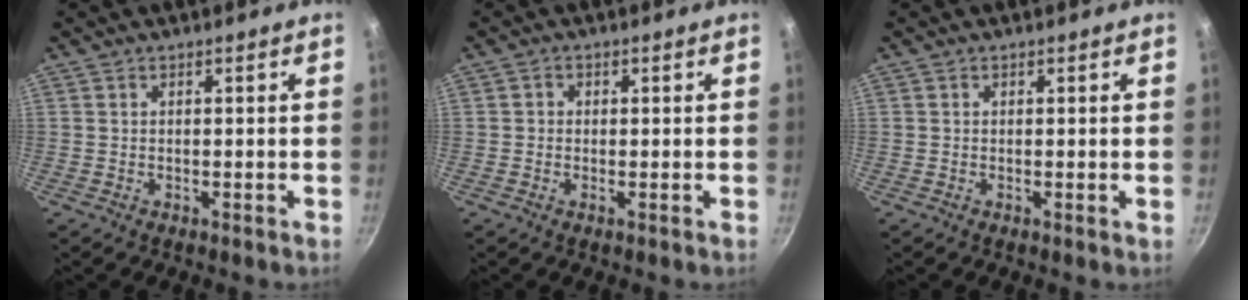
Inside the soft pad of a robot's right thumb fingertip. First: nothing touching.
{"total": 1.1, "force": [-0.1, 1.0, 0.6], "torque": [-0.011, 0.003, -0.006]}
{"total": 0.0}